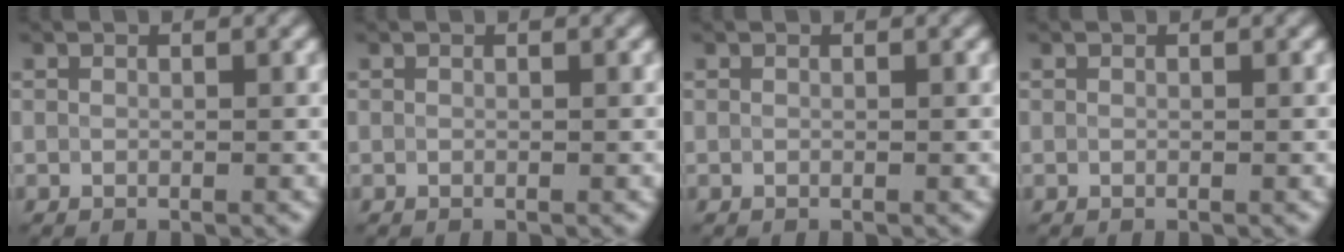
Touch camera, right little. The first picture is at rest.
{"total": 0.0}
{"total": 0.0}
{"total": 0.0}